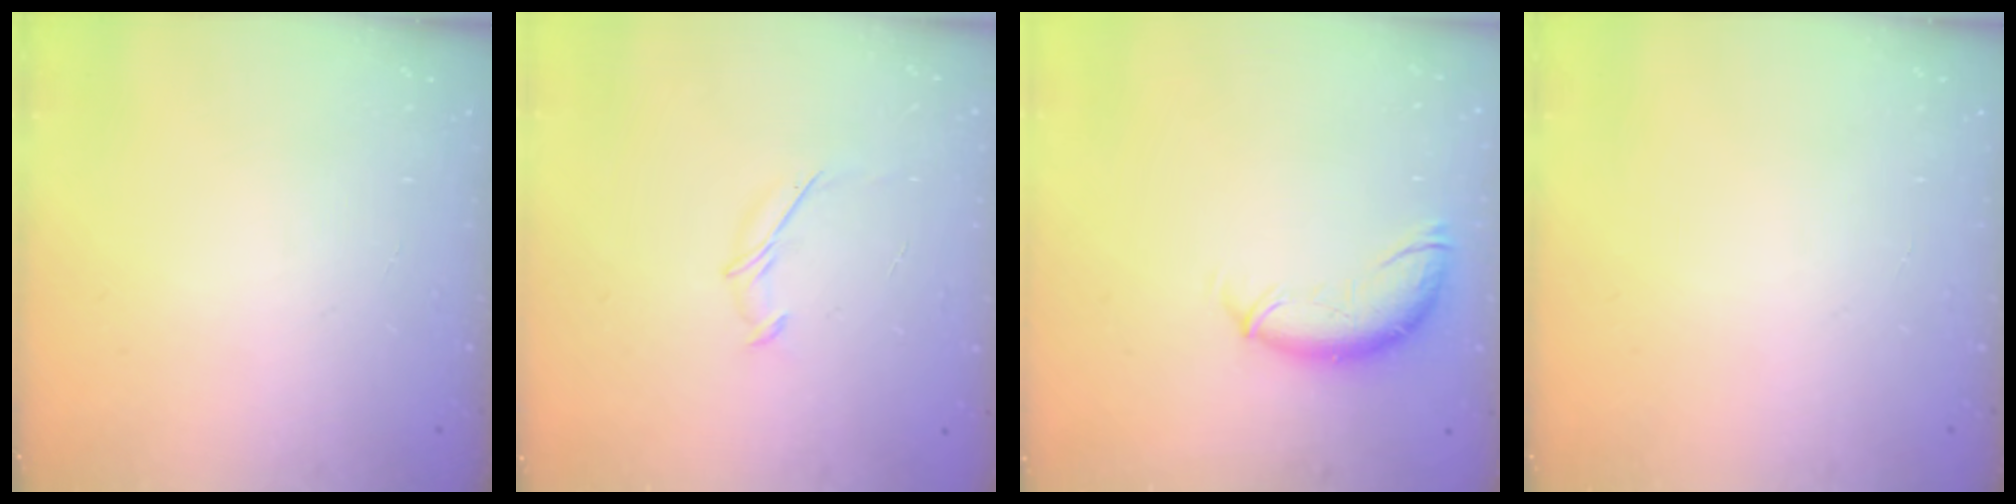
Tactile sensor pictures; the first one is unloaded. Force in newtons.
{"total": 5.4, "press": 5.4, "slide": 1.0}
{"total": 10.8, "press": 10.6, "slide": 1.8}
{"total": 0.0}